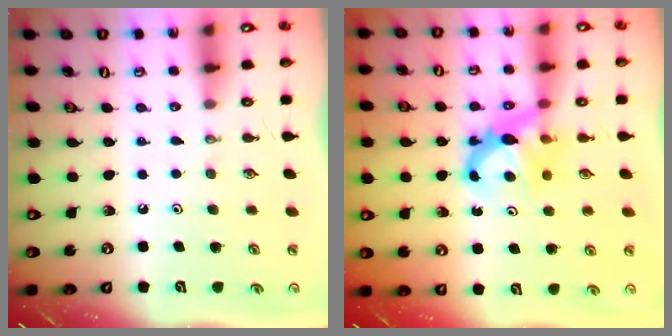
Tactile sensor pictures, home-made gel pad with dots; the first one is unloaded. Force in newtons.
{"total": 6.8, "press": 6.8, "slide": 0.3}